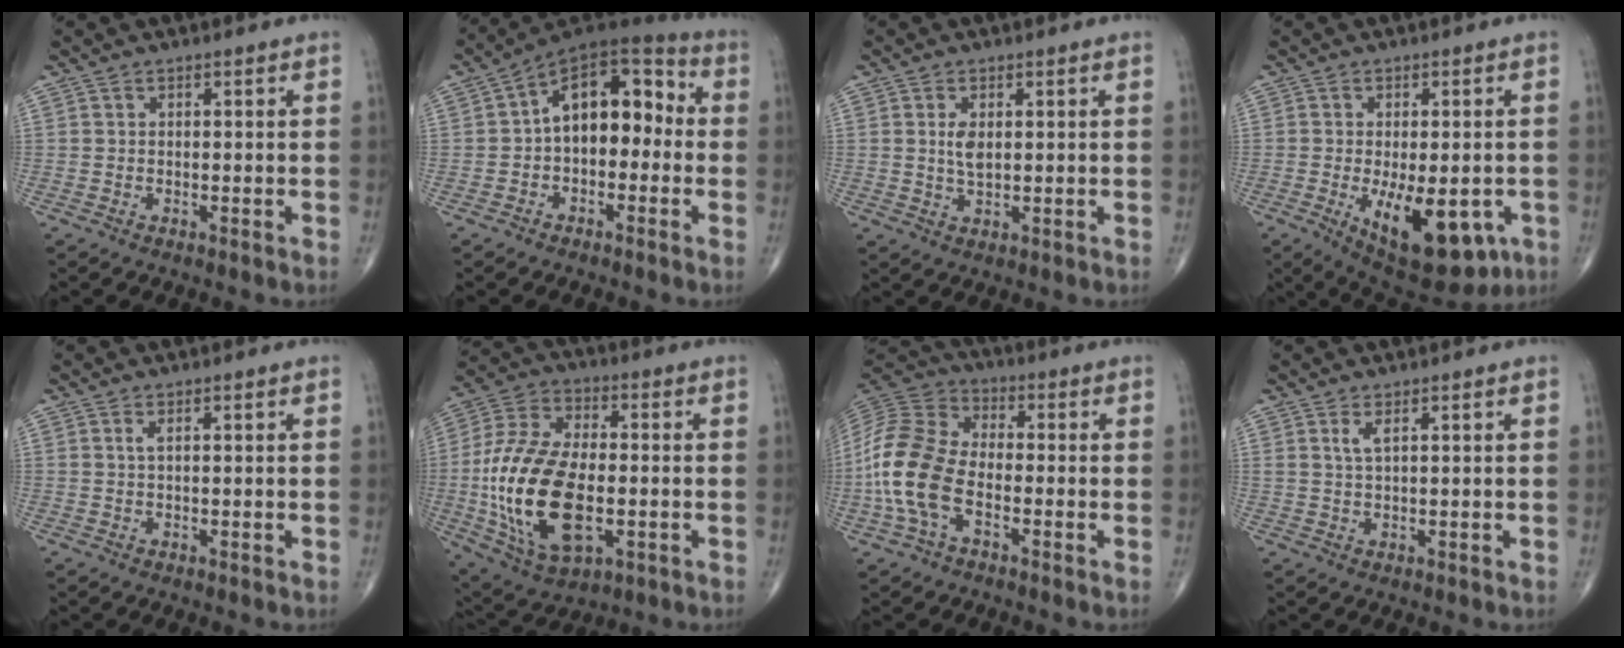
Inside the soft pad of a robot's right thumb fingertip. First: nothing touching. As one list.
[{"total": 14.3, "force": [-0.1, 8.7, 11.3], "torque": [-0.130, 0.048, -0.018]}, {"total": 3.3, "force": [0.7, 1.6, 2.8], "torque": [-0.053, -0.007, 0.015]}, {"total": 15.6, "force": [-5.0, 7.5, 12.8], "torque": [-0.171, -0.011, -0.051]}, {"total": 0.7, "force": [0.3, 0.1, 0.7], "torque": [-0.022, 0.004, 0.007]}, {"total": 23.0, "force": [-3.3, 12.3, 19.2], "torque": [-0.388, 0.004, -0.047]}, {"total": 14.5, "force": [-3.6, 8.3, 11.3], "torque": [-0.244, 0.030, -0.079]}, {"total": 1.8, "force": [0.9, 0.3, 1.5], "torque": [-0.036, -0.004, 0.023]}]